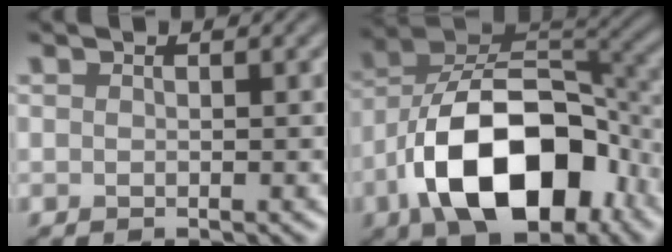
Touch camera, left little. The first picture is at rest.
{"total": 14.0, "force": [-6.4, 7.5, 10.0], "torque": [-0.162, 0.000, -0.120]}